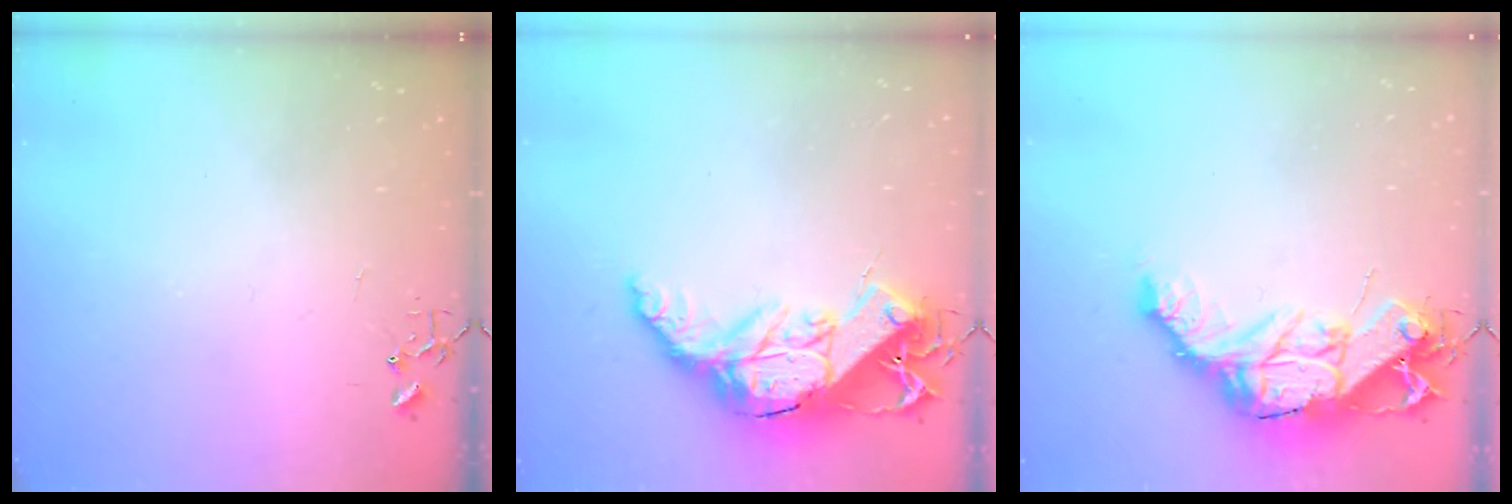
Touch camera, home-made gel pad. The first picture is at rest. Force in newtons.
{"total": 19.6, "press": 19.6, "slide": 1.2}
{"total": 17.7, "press": 17.6, "slide": 1.5}